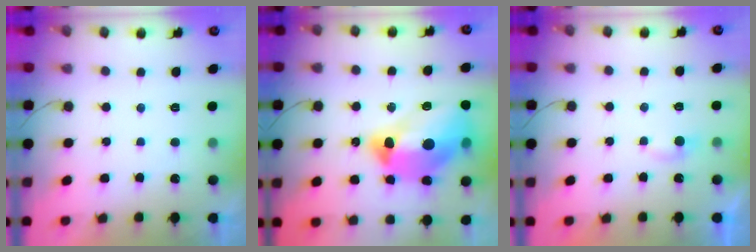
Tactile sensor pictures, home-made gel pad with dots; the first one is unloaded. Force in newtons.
{"total": 21.9, "press": 21.8, "slide": 2.2}
{"total": 2.8, "press": 2.8, "slide": 0.2}